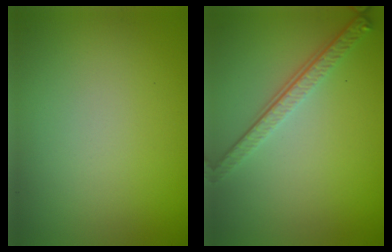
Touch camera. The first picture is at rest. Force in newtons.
{"total": 3.9, "press": 2.8, "slide": 2.7}